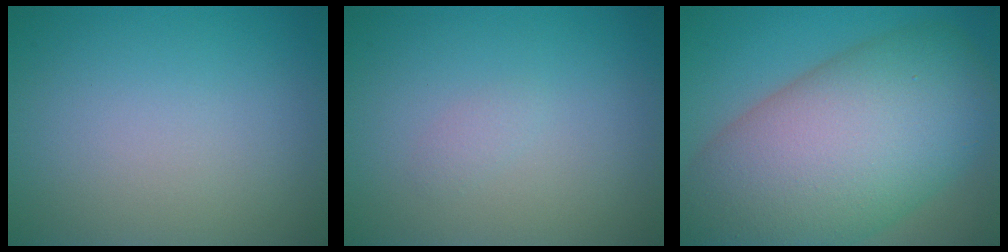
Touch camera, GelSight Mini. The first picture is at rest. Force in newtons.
{"total": 0.6, "press": 0.6, "slide": 0.0}
{"total": 15.7, "press": 15.6, "slide": 0.7}